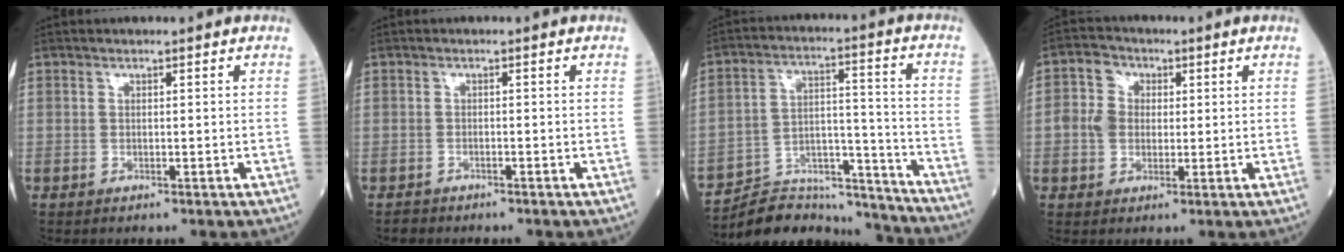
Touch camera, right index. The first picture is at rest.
{"total": 1.1, "force": [-0.9, 0.5, -0.3], "torque": [-0.002, 0.002, -0.017]}
{"total": 15.6, "force": [-15.3, 2.5, 1.1], "torque": [-0.009, 0.052, -0.237]}
{"total": 5.2, "force": [0.4, 4.4, 2.8], "torque": [-0.072, 0.024, 0.009]}